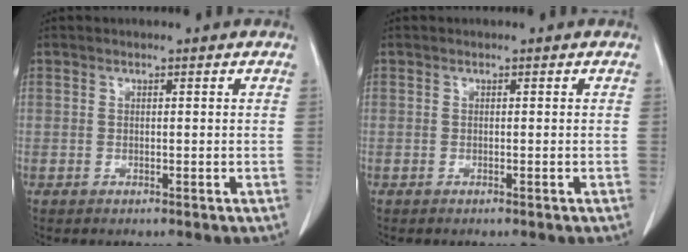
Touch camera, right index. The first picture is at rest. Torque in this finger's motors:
{"motor_torque": [-0.05, 0.00, -0.07, 0.00]}